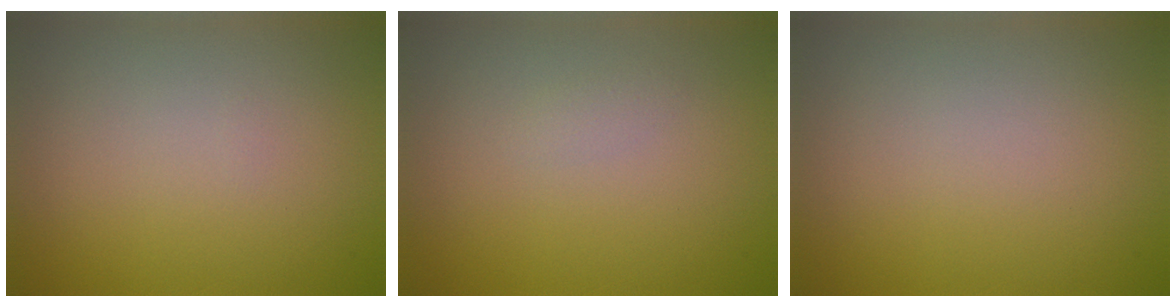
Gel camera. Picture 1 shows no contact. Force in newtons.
{"total": 0.6, "press": 0.6, "slide": 0.0}
{"total": 0.0}